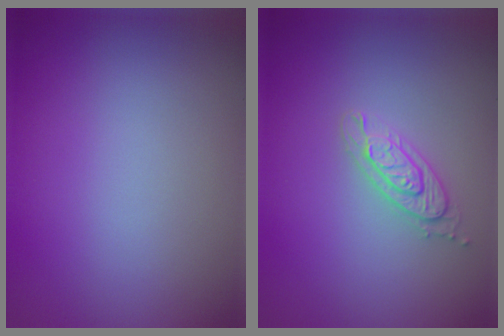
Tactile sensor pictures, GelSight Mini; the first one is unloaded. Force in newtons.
{"total": 2.1, "press": 2.1, "slide": 0.4}